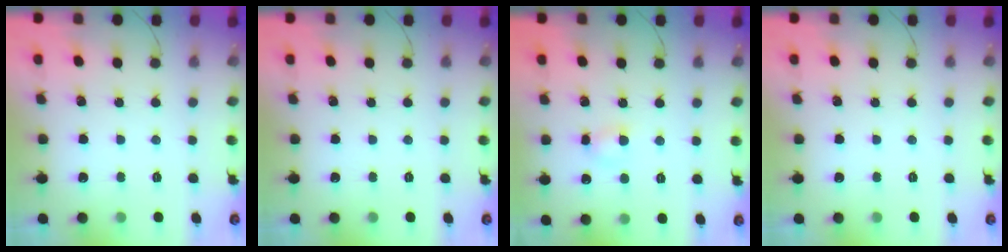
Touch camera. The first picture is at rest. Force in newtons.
{"total": 0.0}
{"total": 3.8, "press": 3.6, "slide": 1.2}
{"total": 0.0}